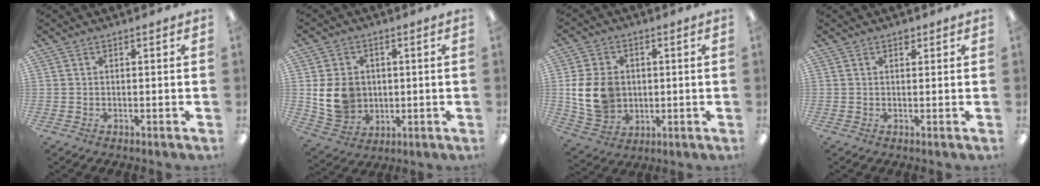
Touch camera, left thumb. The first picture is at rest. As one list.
[{"total": 10.4, "force": [0.6, 8.9, 5.3], "torque": [-0.118, 0.005, 0.017]}, {"total": 11.8, "force": [0.6, 9.6, 6.9], "torque": [-0.147, 0.010, 0.013]}, {"total": 1.3, "force": [0.9, 0.8, 0.5], "torque": [0.006, -0.005, 0.013]}]